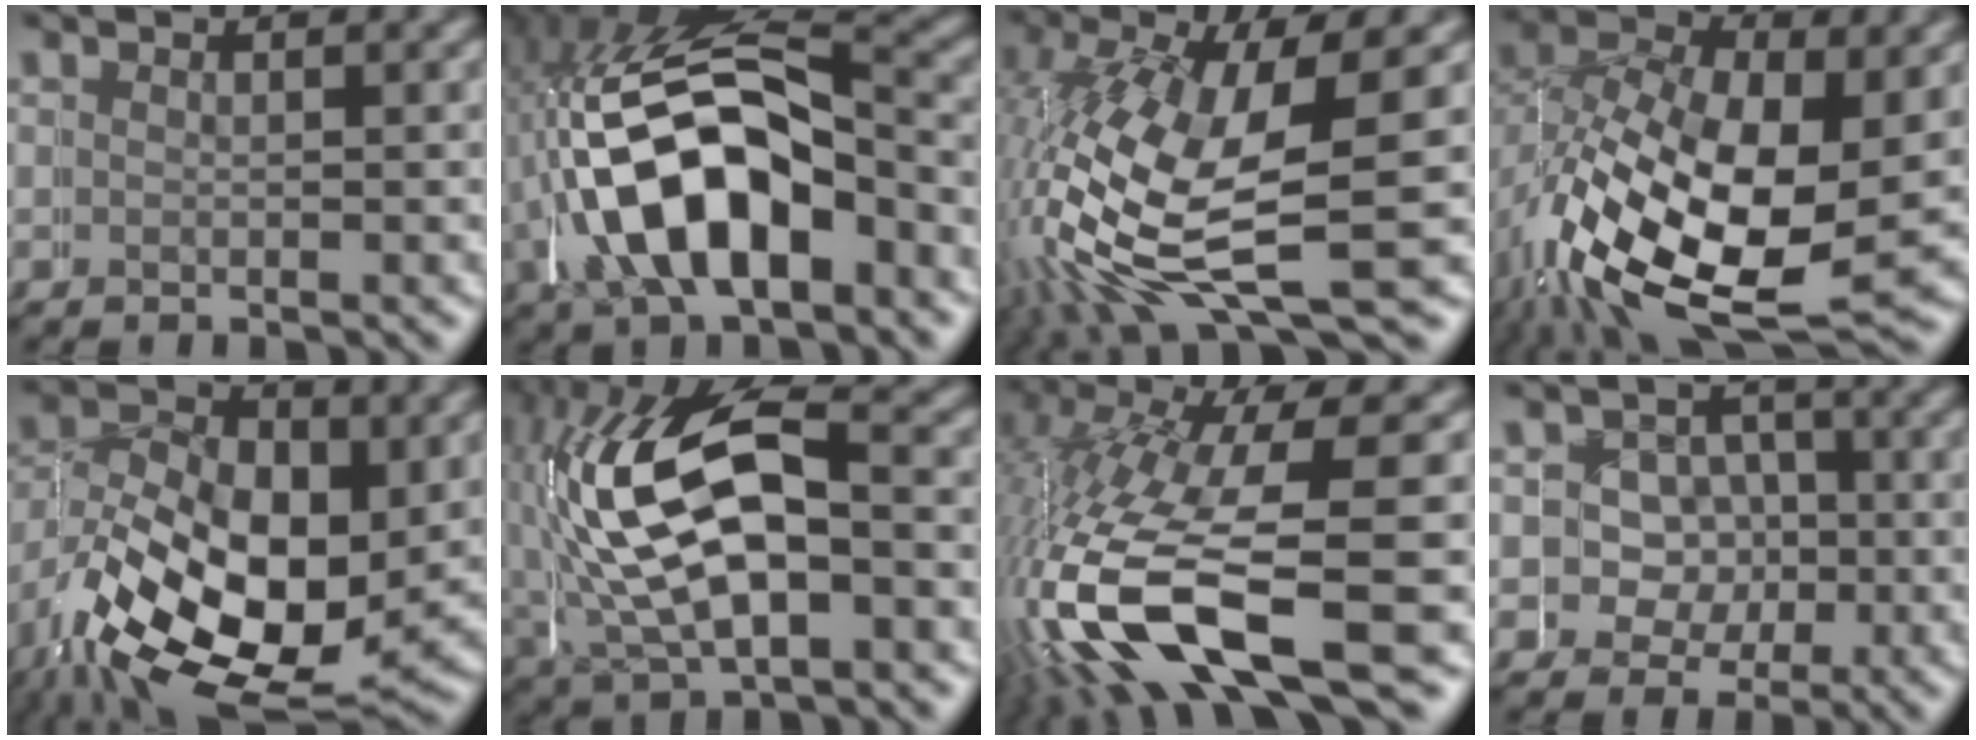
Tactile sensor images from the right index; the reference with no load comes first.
{"total": 12.7, "force": [-0.4, 8.1, 9.7], "torque": [-0.184, -0.001, -0.008]}
{"total": 11.1, "force": [-1.4, 6.0, 9.2], "torque": [-0.211, -0.053, 0.006]}
{"total": 13.7, "force": [-2.3, 10.1, 9.1], "torque": [-0.209, -0.074, -0.006]}
{"total": 12.3, "force": [-2.0, 9.0, 8.1], "torque": [-0.167, -0.060, -0.003]}
{"total": 12.8, "force": [0.5, 8.8, 9.3], "torque": [-0.191, -0.017, 0.018]}
{"total": 11.5, "force": [-3.4, 6.2, 9.1], "torque": [-0.220, -0.053, -0.019]}
{"total": 5.9, "force": [-0.1, 5.9, -0.5], "torque": [0.003, -0.031, -0.001]}